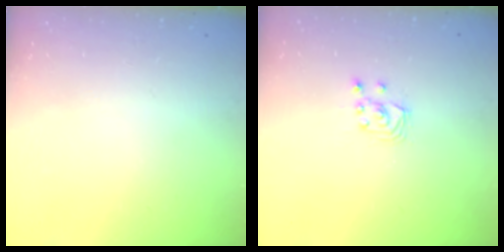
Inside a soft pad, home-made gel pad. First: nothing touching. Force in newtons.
{"total": 3.0, "press": 3.0, "slide": 0.3}